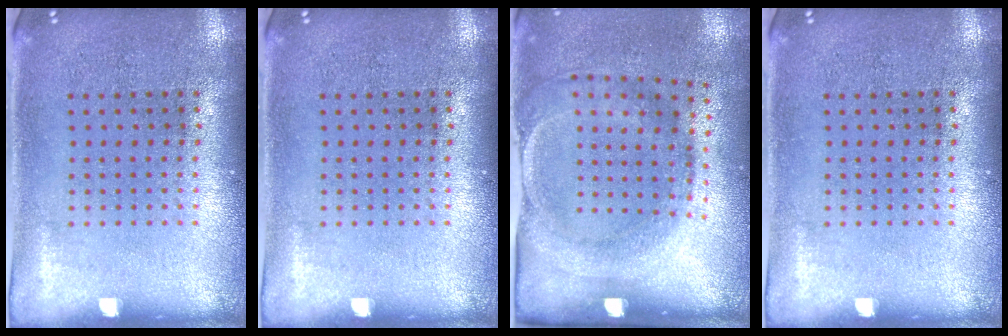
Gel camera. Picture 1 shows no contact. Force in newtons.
{"total": 0.0}
{"total": 1.9, "press": 1.2, "slide": 1.5}
{"total": 0.0}